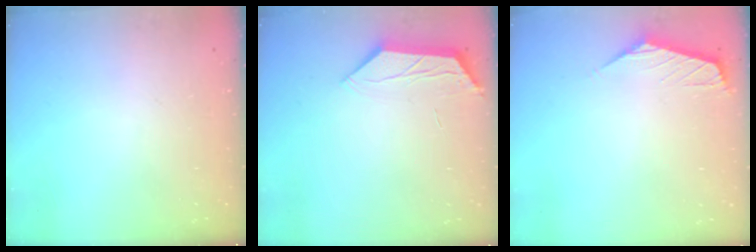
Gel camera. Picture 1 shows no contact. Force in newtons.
{"total": 4.5, "press": 4.4, "slide": 0.5}
{"total": 1.3, "press": 1.2, "slide": 0.5}